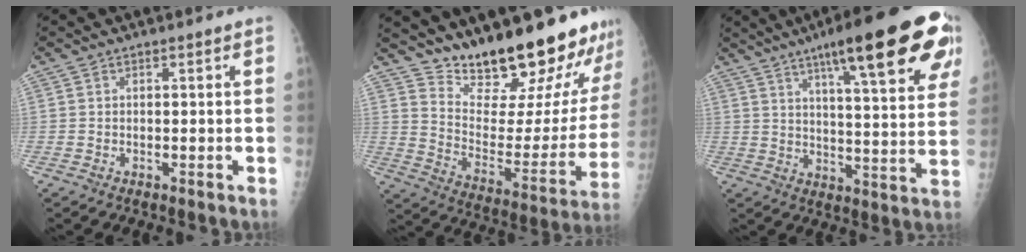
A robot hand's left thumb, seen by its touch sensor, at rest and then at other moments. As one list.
[{"total": 25.4, "force": [22.1, 5.7, 11.2], "torque": [-0.136, -0.162, 0.315]}, {"total": 24.1, "force": [13.2, 4.8, 19.5], "torque": [-0.258, -0.030, 0.184]}]